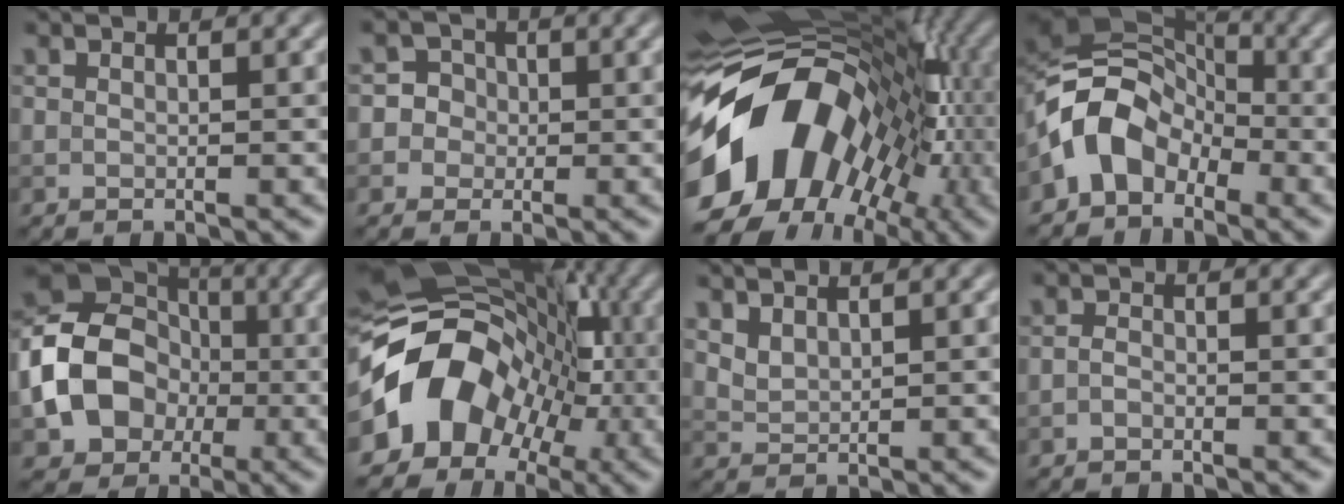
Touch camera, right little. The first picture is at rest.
{"total": 4.1, "force": [-0.2, 4.0, 0.7], "torque": [0.019, 0.024, -0.021]}
{"total": 17.3, "force": [-3.9, 11.8, 12.0], "torque": [-0.205, 0.003, -0.077]}
{"total": 6.5, "force": [-3.0, 4.7, 3.4], "torque": [-0.050, 0.014, -0.075]}
{"total": 10.0, "force": [-1.7, 7.9, 5.9], "torque": [-0.110, -0.003, -0.042]}
{"total": 12.8, "force": [-2.7, 9.7, 7.9], "torque": [-0.124, 0.013, -0.066]}
{"total": 1.7, "force": [1.5, 0.6, 0.7], "torque": [-0.022, 0.002, 0.035]}
{"total": 0.8, "force": [-0.5, 0.3, 0.4], "torque": [-0.007, 0.000, -0.013]}